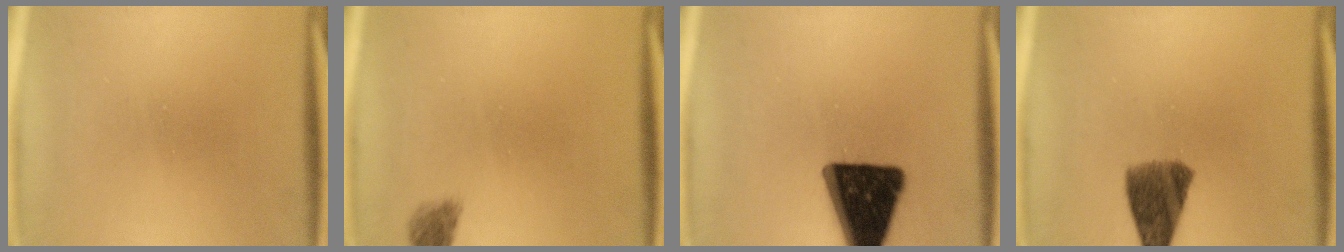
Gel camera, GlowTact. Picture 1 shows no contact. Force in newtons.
{"total": 2.2}
{"total": 18.0}
{"total": 8.2}